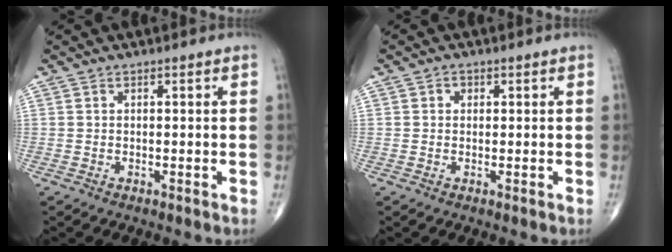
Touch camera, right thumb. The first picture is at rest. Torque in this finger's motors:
{"motor_torque": [0.01, 1.08, 0.35, 0.21, -0.03]}